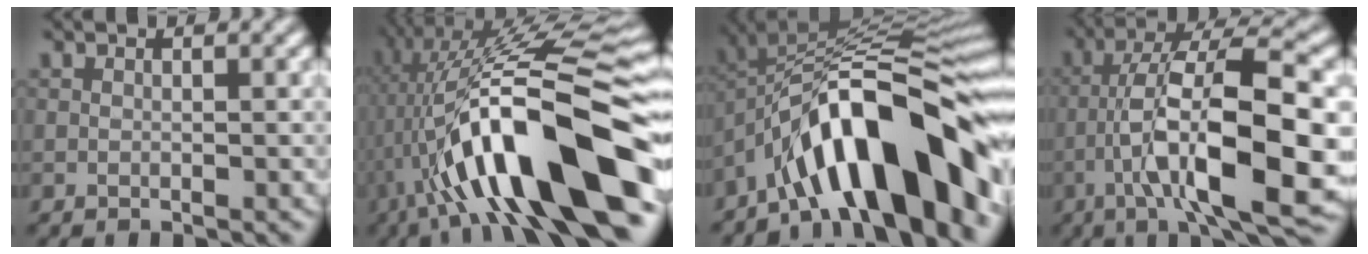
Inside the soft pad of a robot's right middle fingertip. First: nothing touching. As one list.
[{"total": 15.5, "force": [-4.8, 3.8, 14.3], "torque": [-0.239, 0.044, -0.061]}, {"total": 13.0, "force": [-6.9, 3.7, 10.3], "torque": [-0.167, 0.023, -0.097]}, {"total": 12.5, "force": [-4.0, 3.0, 11.5], "torque": [-0.212, 0.023, -0.048]}]